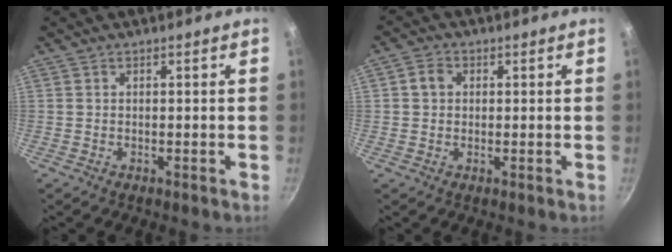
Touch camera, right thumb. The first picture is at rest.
{"total": 3.1, "force": [0.5, 2.6, 1.5], "torque": [-0.015, 0.007, 0.004]}